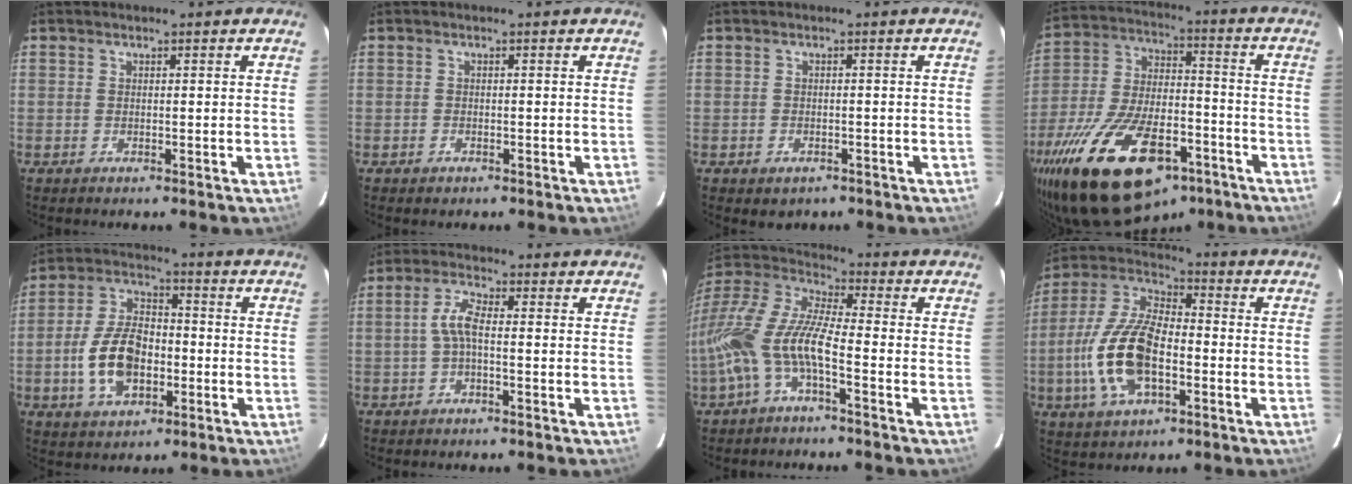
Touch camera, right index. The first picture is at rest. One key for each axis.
{"total": 0.9, "fx": -0.6, "fy": 0.6, "fz": 0.2, "tx": -0.003, "ty": 0.002, "tz": -0.009}
{"total": 2.7, "fx": -1.5, "fy": 2.1, "fz": 1.0, "tx": -0.023, "ty": -0.001, "tz": -0.014}
{"total": 29.0, "fx": -17.6, "fy": 13.5, "fz": 18.6, "tx": -0.367, "ty": -0.018, "tz": -0.275}
{"total": 12.5, "fx": -3.2, "fy": 7.4, "fz": 9.5, "tx": -0.195, "ty": 0.016, "tz": -0.051}
{"total": 3.8, "fx": -0.8, "fy": 1.0, "fz": 3.6, "tx": -0.079, "ty": 0.012, "tz": -0.017}
{"total": 15.4, "fx": -5.3, "fy": 4.4, "fz": 13.8, "tx": -0.286, "ty": -0.004, "tz": -0.113}
{"total": 16.4, "fx": -4.3, "fy": 7.6, "fz": 13.8, "tx": -0.300, "ty": 0.001, "tz": -0.083}